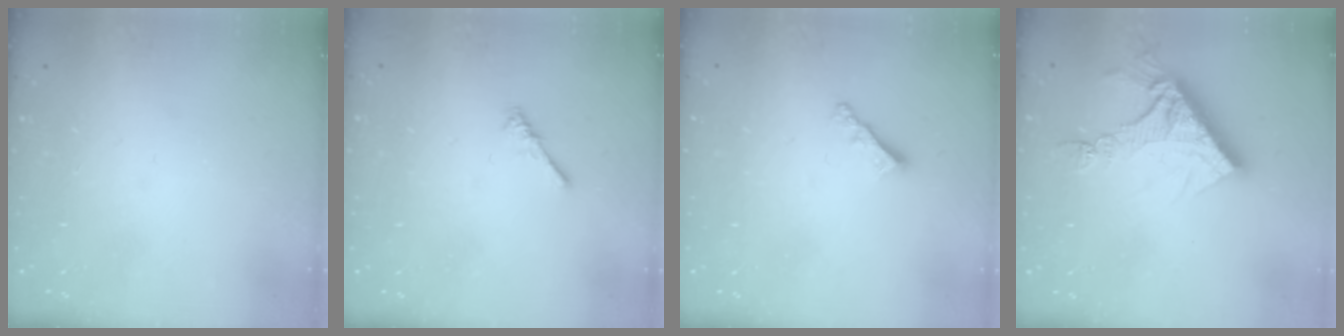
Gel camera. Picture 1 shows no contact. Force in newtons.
{"total": 0.0}
{"total": 2.9, "press": 2.9, "slide": 0.3}
{"total": 11.6, "press": 11.5, "slide": 1.1}